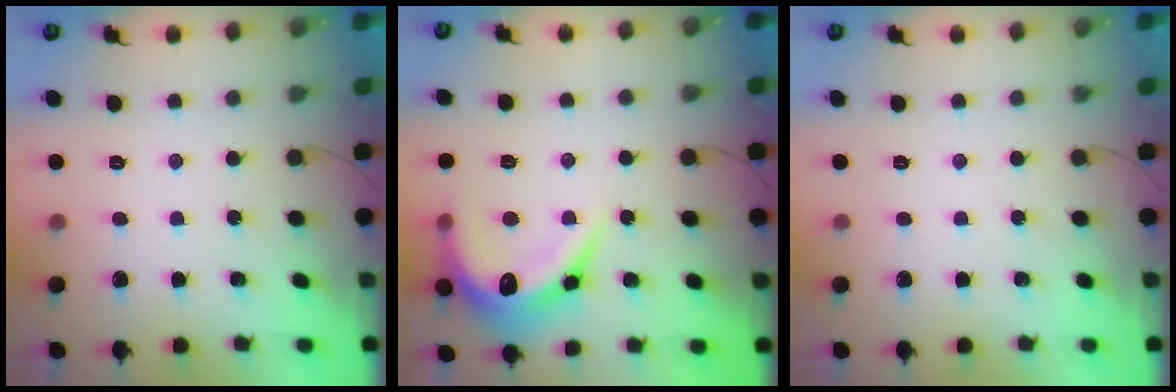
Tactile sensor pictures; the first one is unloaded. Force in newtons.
{"total": 16.7, "press": 16.7, "slide": 0.3}
{"total": 0.0}